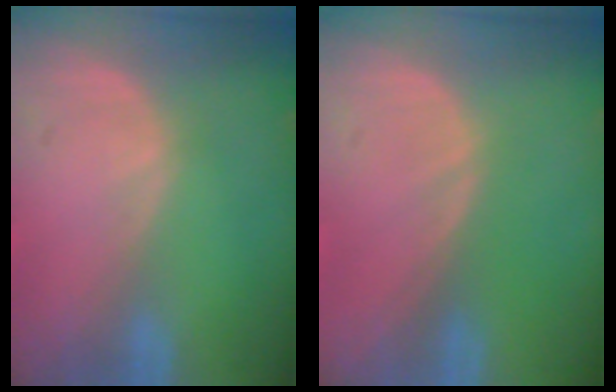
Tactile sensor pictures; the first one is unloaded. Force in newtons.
{"total": 0.0}